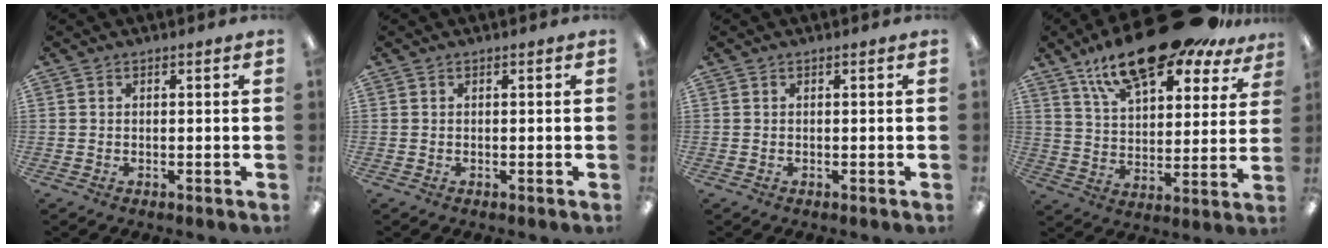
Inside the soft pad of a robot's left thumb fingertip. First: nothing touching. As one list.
[{"total": 0.0}, {"total": 0.0}, {"total": 19.6, "force": [14.4, 7.1, 11.3], "torque": [-0.190, -0.077, 0.246]}]